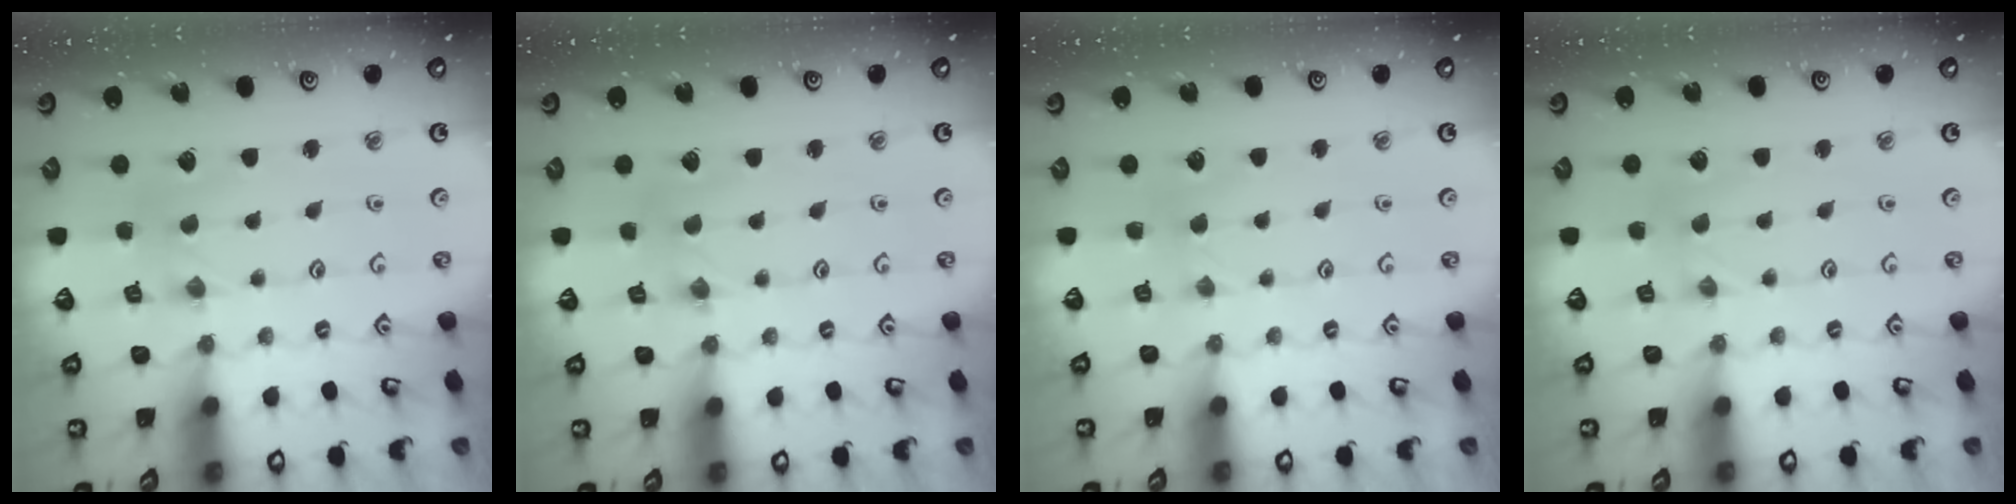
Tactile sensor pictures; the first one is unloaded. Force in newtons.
{"total": 1.5, "press": 1.5, "slide": 0.2}
{"total": 1.6, "press": 1.6, "slide": 0.4}
{"total": 0.7, "press": 0.7, "slide": 0.1}